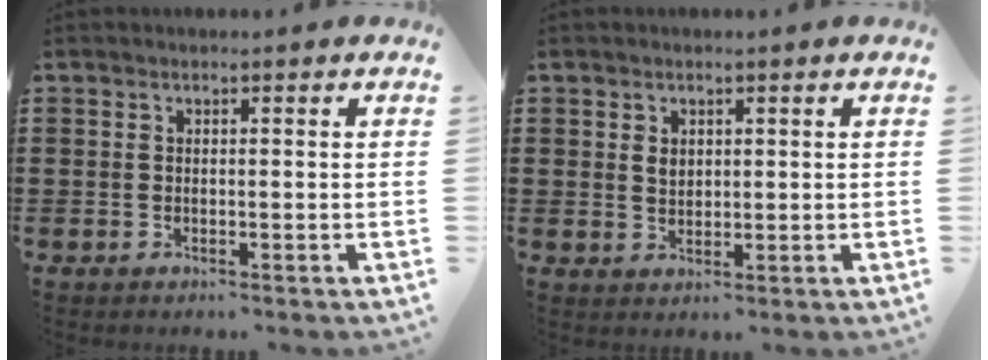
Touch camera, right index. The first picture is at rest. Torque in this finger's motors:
{"motor_torque": [2.14, 0.00, -0.45, -0.19]}